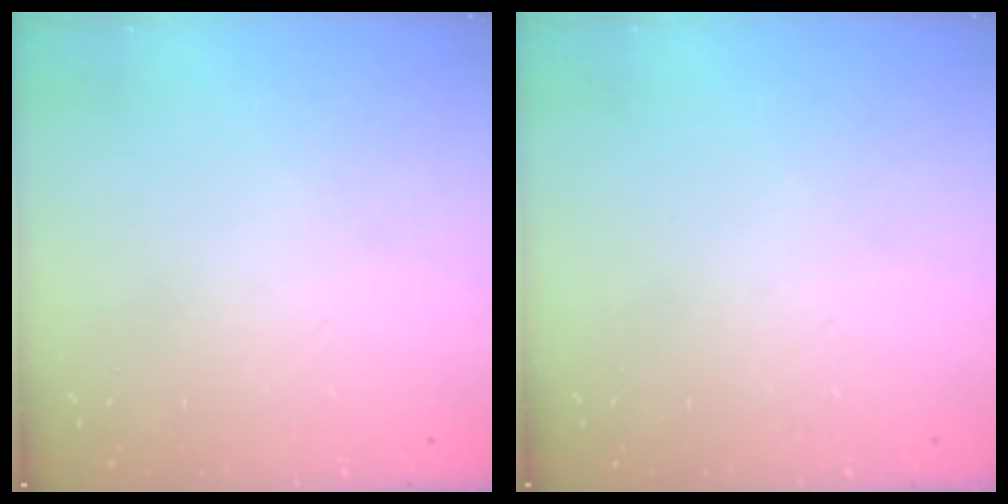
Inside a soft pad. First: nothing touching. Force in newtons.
{"total": 0.0}